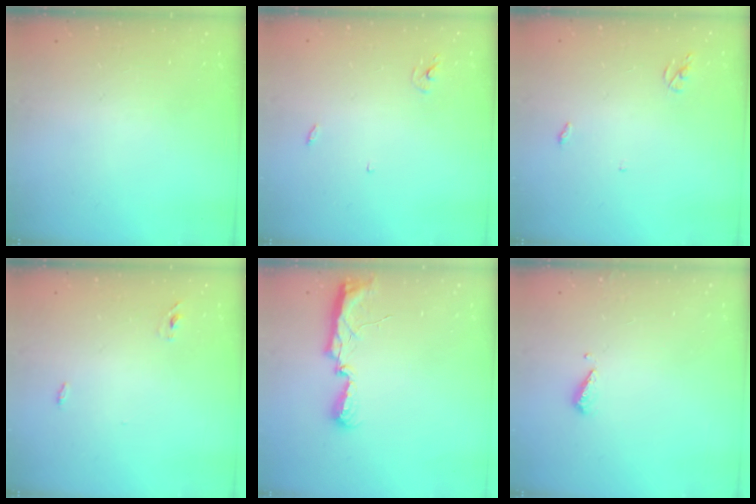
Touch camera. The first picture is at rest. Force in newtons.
{"total": 2.4, "press": 2.4, "slide": 0.2}
{"total": 2.6, "press": 2.6, "slide": 0.2}
{"total": 3.0, "press": 2.8, "slide": 1.1}
{"total": 11.5, "press": 10.2, "slide": 5.3}
{"total": 3.9, "press": 3.9, "slide": 0.4}